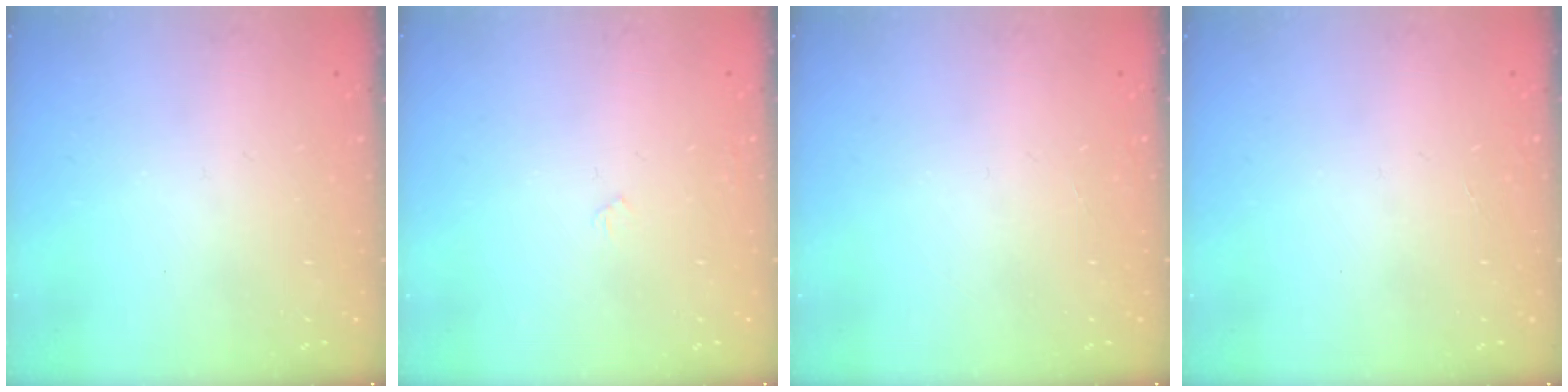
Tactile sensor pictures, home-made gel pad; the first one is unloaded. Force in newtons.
{"total": 3.4, "press": 3.3, "slide": 0.4}
{"total": 0.0}
{"total": 0.0}